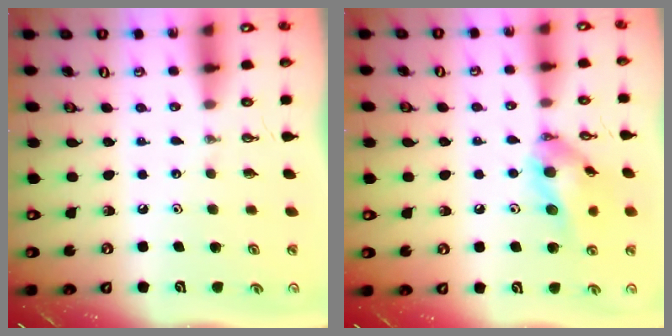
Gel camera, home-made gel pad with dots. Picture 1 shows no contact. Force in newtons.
{"total": 13.4, "press": 13.1, "slide": 2.6}